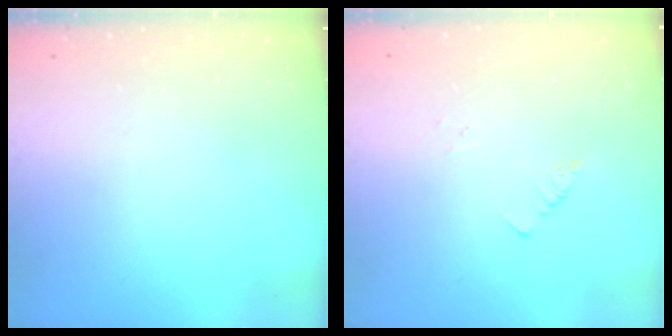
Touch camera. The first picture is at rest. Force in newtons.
{"total": 1.3, "press": 1.2, "slide": 0.1}